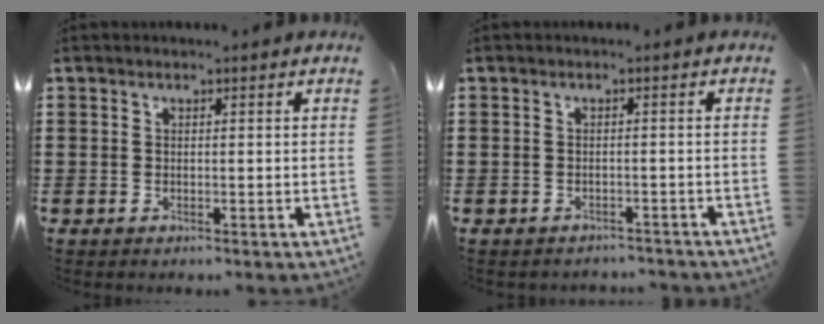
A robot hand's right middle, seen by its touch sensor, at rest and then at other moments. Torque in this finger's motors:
{"motor_torque": [0.57, -0.33, 0.08, 0.04]}